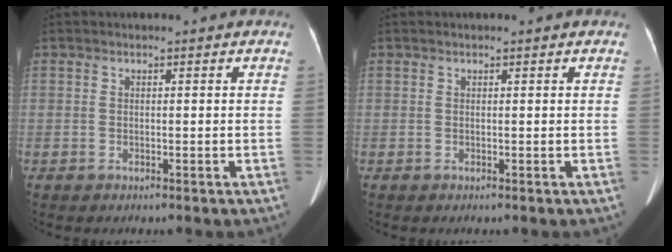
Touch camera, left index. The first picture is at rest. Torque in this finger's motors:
{"motor_torque": [-0.30, 0.41, -0.42, -0.01]}